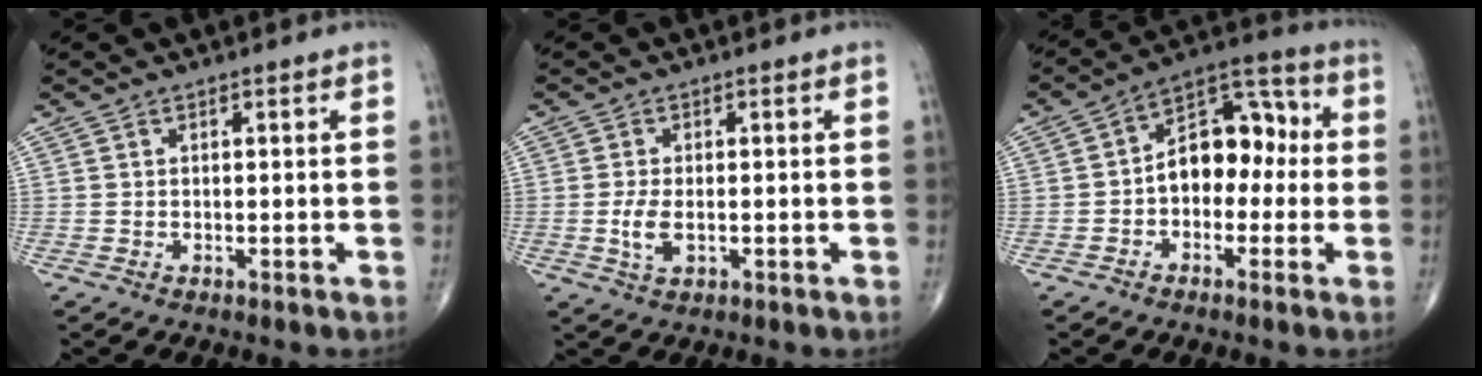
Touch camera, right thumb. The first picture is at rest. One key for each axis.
{"total": 3.8, "fx": -0.7, "fy": 1.9, "fz": 3.3, "tx": -0.070, "ty": -0.006, "tz": -0.013}
{"total": 11.9, "fx": -0.7, "fy": 7.9, "fz": 8.9, "tx": -0.100, "ty": 0.045, "tz": -0.027}